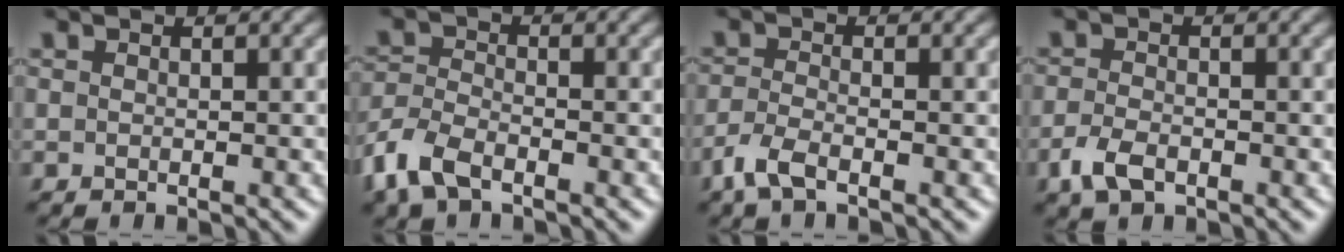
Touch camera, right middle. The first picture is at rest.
{"total": 4.3, "force": [-2.9, 2.0, 2.5], "torque": [-0.060, -0.006, -0.071]}
{"total": 2.7, "force": [-1.8, 0.8, 1.8], "torque": [-0.048, -0.005, -0.046]}
{"total": 2.8, "force": [-1.5, 1.5, 1.8], "torque": [-0.042, -0.003, -0.035]}